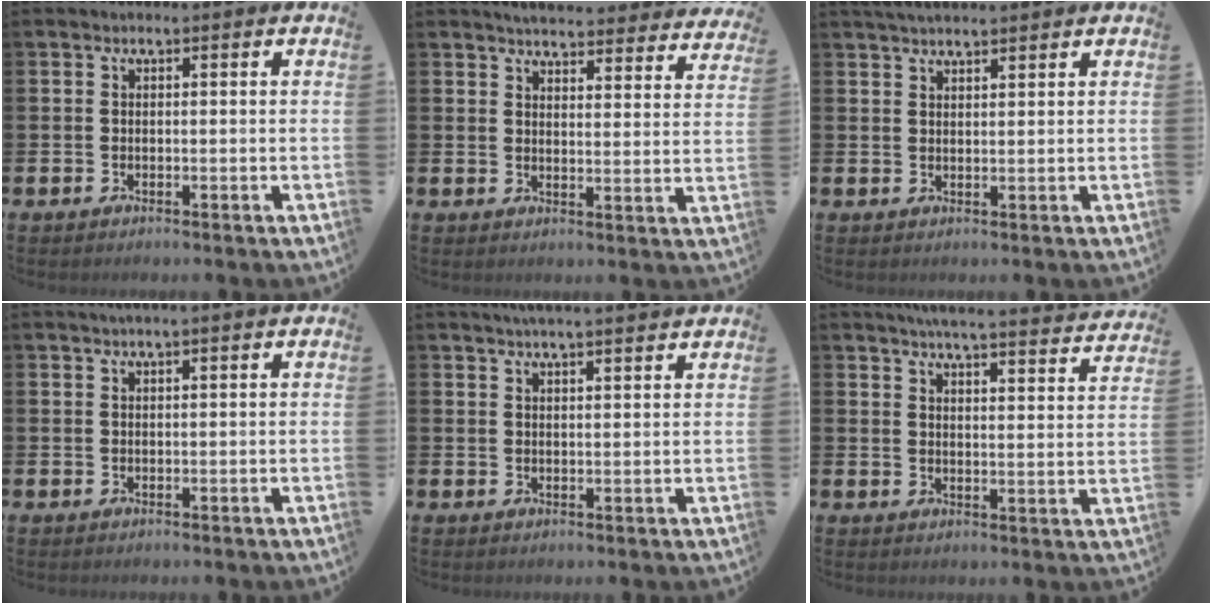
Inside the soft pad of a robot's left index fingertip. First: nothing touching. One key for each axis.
{"total": 4.5, "fx": 4.4, "fy": 0.5, "fz": 0.5, "tx": -0.023, "ty": -0.032, "tz": 0.076}
{"total": 2.8, "fx": 2.7, "fy": 0.3, "fz": 0.7, "tx": -0.017, "ty": -0.007, "tz": 0.050}
{"total": 1.4, "fx": 1.1, "fy": -0.1, "fz": 0.9, "tx": -0.017, "ty": 0.002, "tz": 0.019}
{"total": 3.6, "fx": 3.4, "fy": -0.2, "fz": 1.1, "tx": -0.031, "ty": -0.008, "tz": 0.063}
{"total": 5.5, "fx": 5.4, "fy": 0.0, "fz": 1.2, "tx": -0.033, "ty": -0.036, "tz": 0.093}